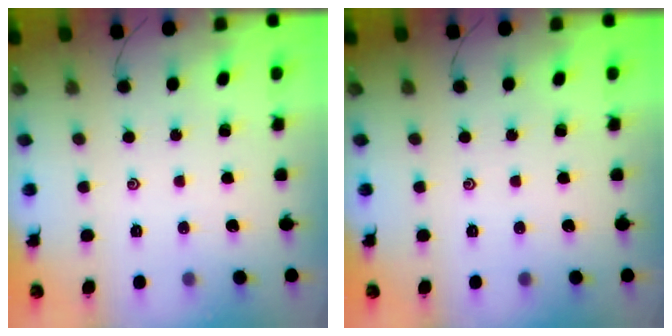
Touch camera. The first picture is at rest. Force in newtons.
{"total": 0.0}